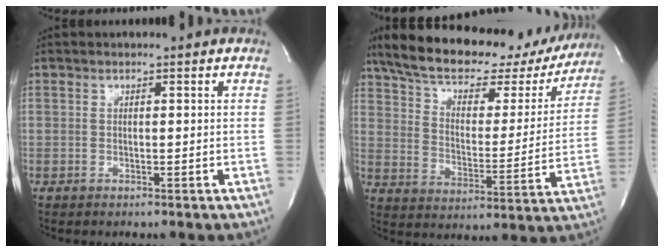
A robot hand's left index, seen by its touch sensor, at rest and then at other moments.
{"total": 26.7, "force": [21.8, 9.6, 12.2], "torque": [-0.205, 0.025, 0.294]}